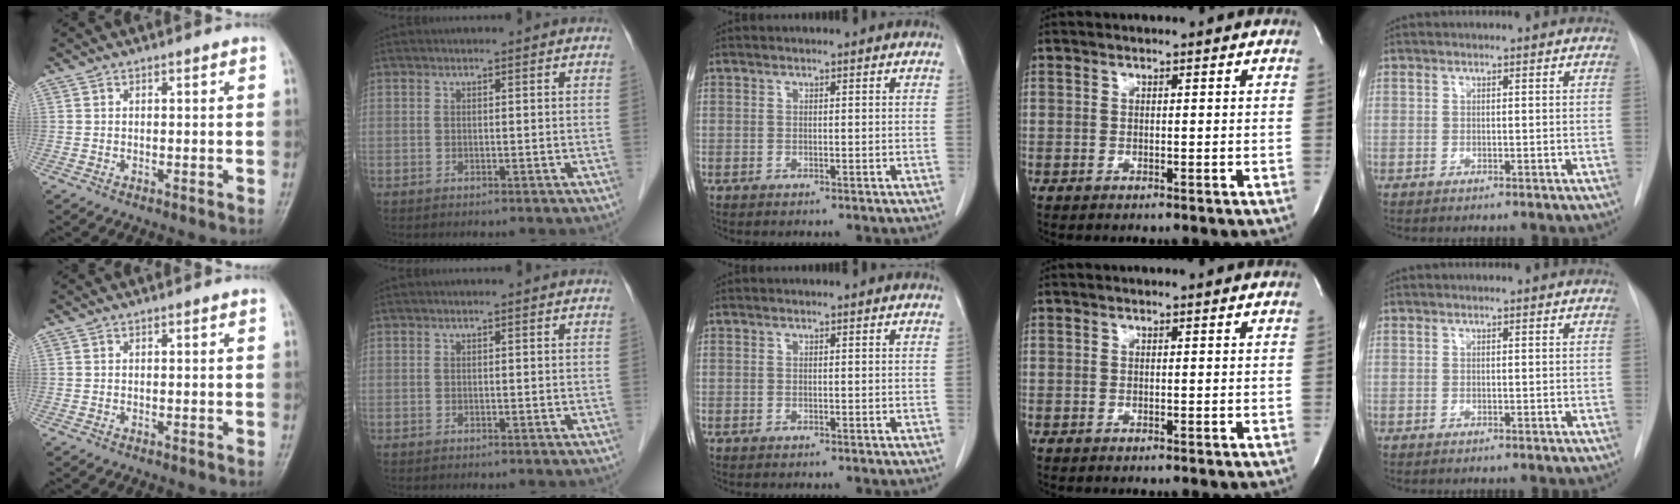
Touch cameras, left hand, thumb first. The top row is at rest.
{}